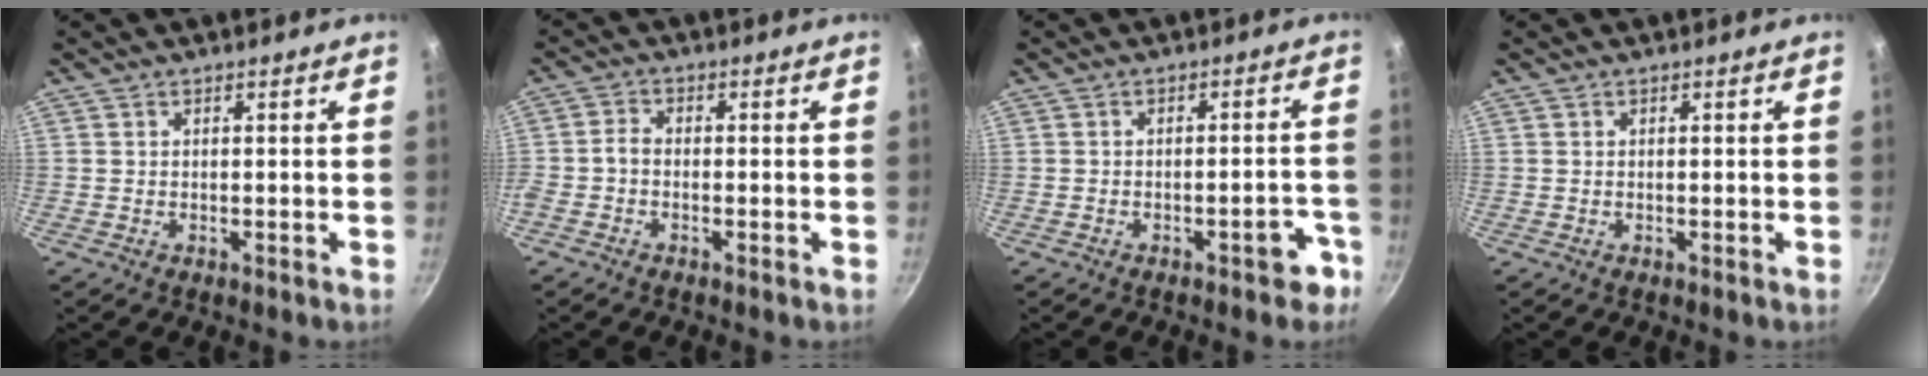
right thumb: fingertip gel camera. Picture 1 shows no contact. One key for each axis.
{"total": 2.3, "fx": -1.1, "fy": 1.5, "fz": 1.5, "tx": -0.035, "ty": 0.014, "tz": -0.031}
{"total": 4.9, "fx": -2.9, "fy": 2.0, "fz": 3.4, "tx": -0.015, "ty": 0.034, "tz": -0.028}
{"total": 0.0}